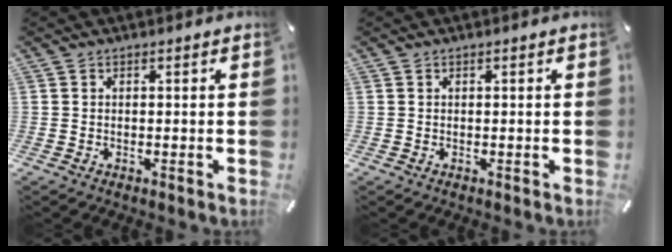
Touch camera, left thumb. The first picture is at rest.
{"total": 0.0}